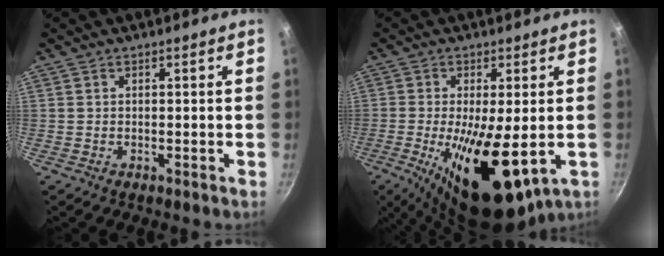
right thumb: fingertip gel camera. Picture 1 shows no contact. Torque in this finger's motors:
{"motor_torque": [1.09, 0.70, 2.39, -0.38, 0.20]}